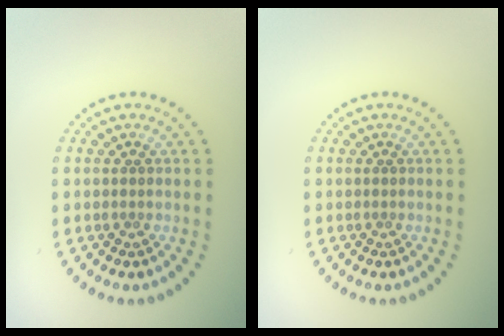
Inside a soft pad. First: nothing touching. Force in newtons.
{"total": 0.0}